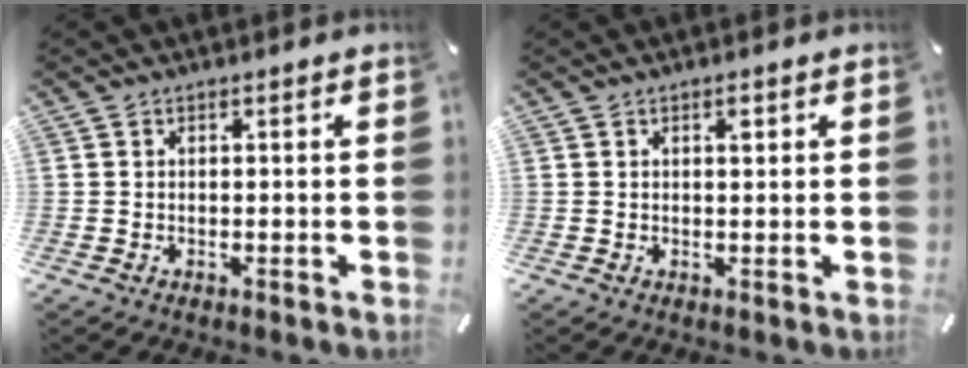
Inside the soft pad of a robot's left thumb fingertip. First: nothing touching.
{"total": 1.5, "force": [0.7, 0.7, 1.2], "torque": [-0.018, -0.001, 0.010]}